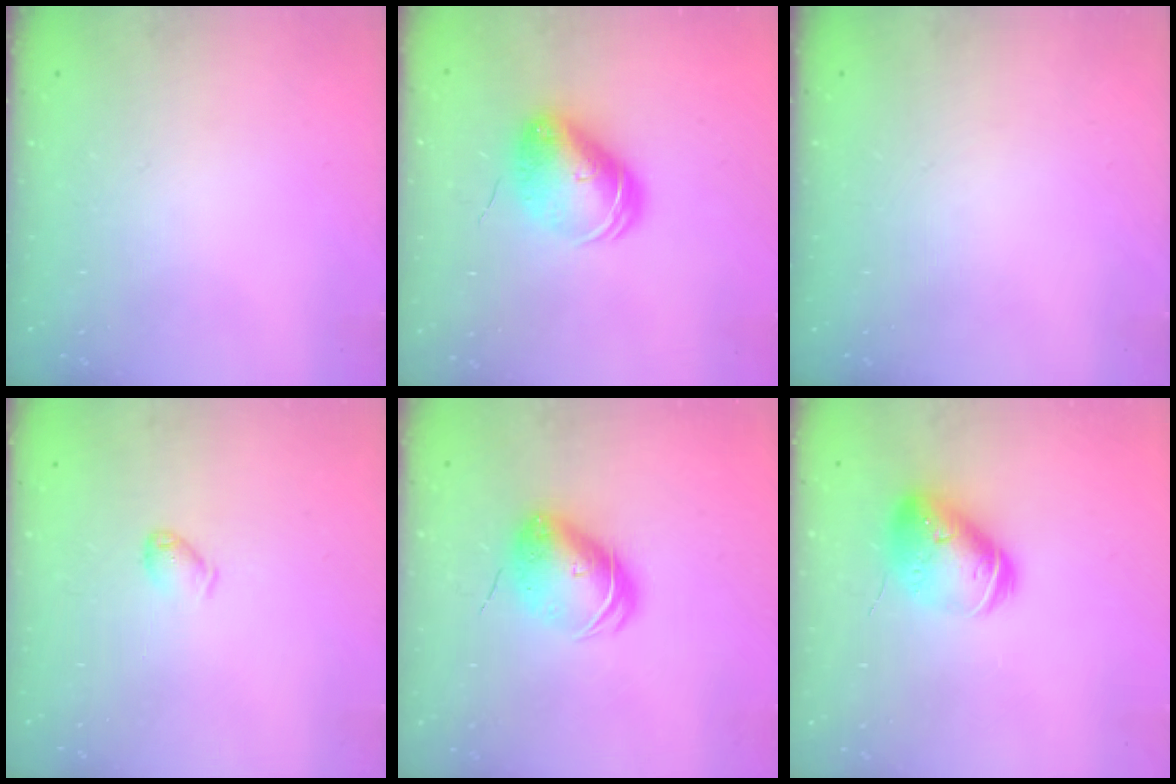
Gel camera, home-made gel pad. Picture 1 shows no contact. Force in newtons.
{"total": 10.3, "press": 10.2, "slide": 1.5}
{"total": 0.0}
{"total": 3.6, "press": 3.5, "slide": 0.6}
{"total": 8.6, "press": 8.5, "slide": 1.4}
{"total": 14.6, "press": 14.4, "slide": 2.0}